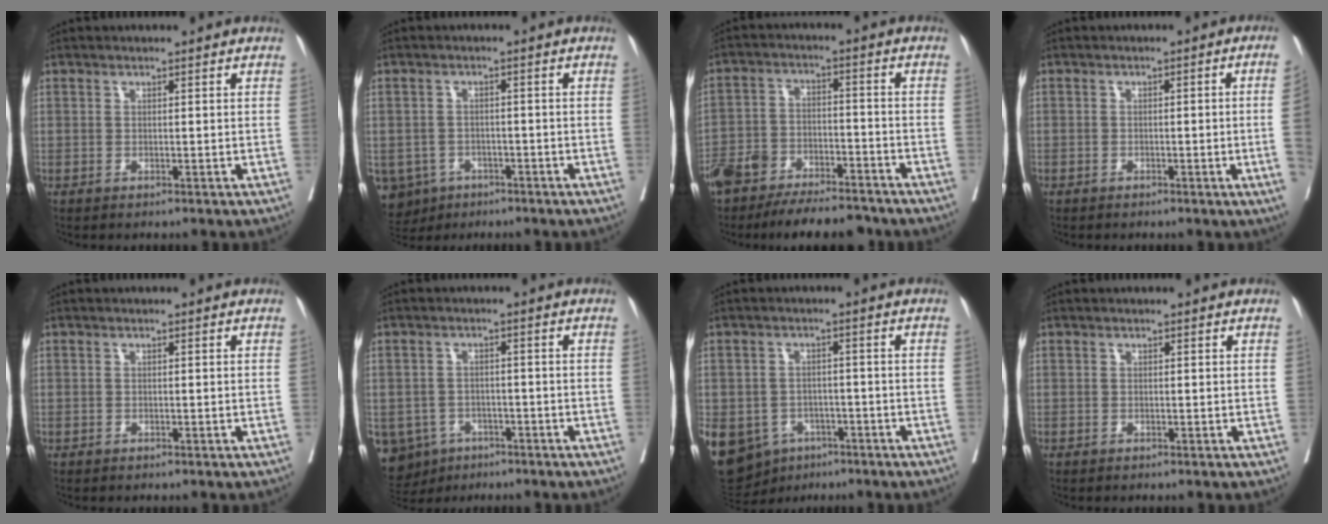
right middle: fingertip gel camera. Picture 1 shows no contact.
{"total": 8.5, "force": [-4.7, 6.8, 1.9], "torque": [-0.051, 0.000, -0.066]}
{"total": 15.3, "force": [-13.0, 4.6, 6.5], "torque": [-0.112, 0.009, -0.203]}
{"total": 4.2, "force": [-1.0, -0.6, 4.0], "torque": [-0.047, 0.003, -0.013]}
{"total": 0.0}
{"total": 9.8, "force": [-5.3, 7.9, 2.2], "torque": [-0.065, 0.002, -0.071]}
{"total": 19.1, "force": [-8.7, 15.2, 7.7], "torque": [-0.234, -0.001, -0.115]}
{"total": 0.0}